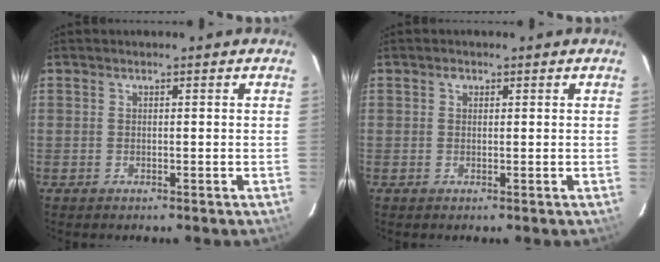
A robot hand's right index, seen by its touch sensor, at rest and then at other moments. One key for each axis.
{"total": 0.9, "fx": 0.4, "fy": 0.8, "fz": 0.2, "tx": -0.004, "ty": 0.005, "tz": 0.006}